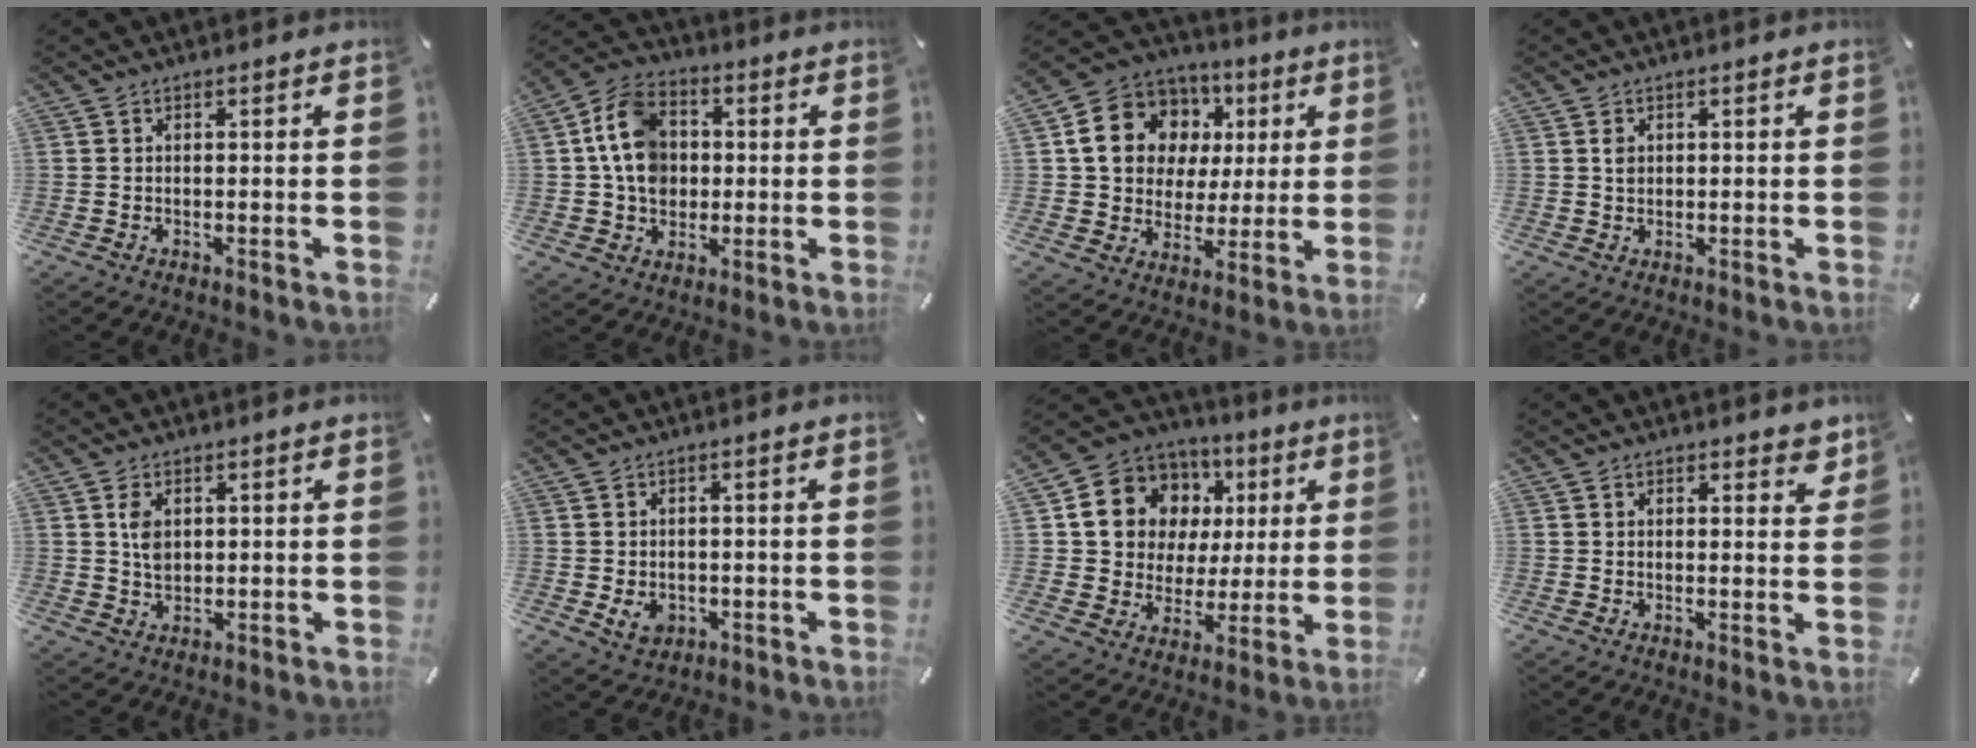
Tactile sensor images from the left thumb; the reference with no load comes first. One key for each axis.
{"total": 12.1, "fx": 0.5, "fy": 10.3, "fz": 6.3, "tx": -0.139, "ty": 0.021, "tz": 0.012}
{"total": 14.4, "fx": 3.8, "fy": 12.7, "fz": 5.6, "tx": -0.105, "ty": -0.005, "tz": 0.080}
{"total": 1.6, "fx": 0.5, "fy": 1.3, "fz": 0.9, "tx": -0.011, "ty": 0.001, "tz": 0.007}
{"total": 4.3, "fx": 1.3, "fy": 3.1, "fz": 2.7, "tx": -0.060, "ty": -0.001, "tz": 0.020}
{"total": 4.0, "fx": -0.8, "fy": 3.4, "fz": 2.0, "tx": -0.031, "ty": -0.006, "tz": -0.016}
{"total": 13.8, "fx": 4.3, "fy": 12.4, "fz": 4.5, "tx": -0.082, "ty": -0.017, "tz": 0.090}
{"total": 2.6, "fx": 1.8, "fy": 1.5, "fz": 1.1, "tx": -0.001, "ty": -0.005, "tz": 0.027}